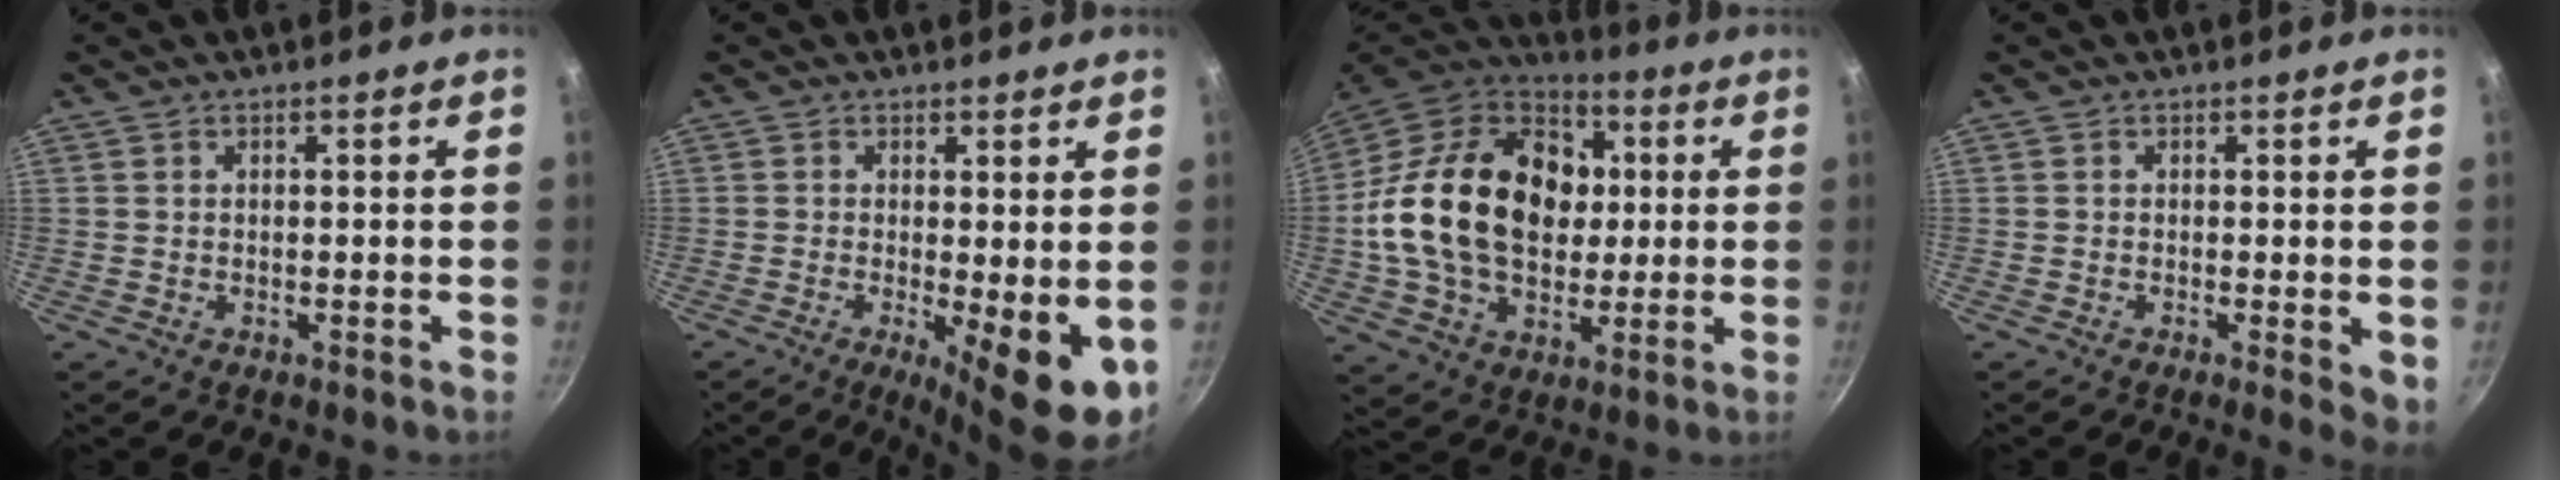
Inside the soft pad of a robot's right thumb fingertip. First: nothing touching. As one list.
[{"total": 9.1, "force": [-1.5, 2.5, 8.6], "torque": [-0.112, -0.008, -0.012]}, {"total": 27.0, "force": [2.2, 19.5, 18.6], "torque": [-0.301, 0.023, 0.036]}, {"total": 3.5, "force": [-0.5, 1.1, 3.3], "torque": [-0.041, -0.010, -0.009]}]